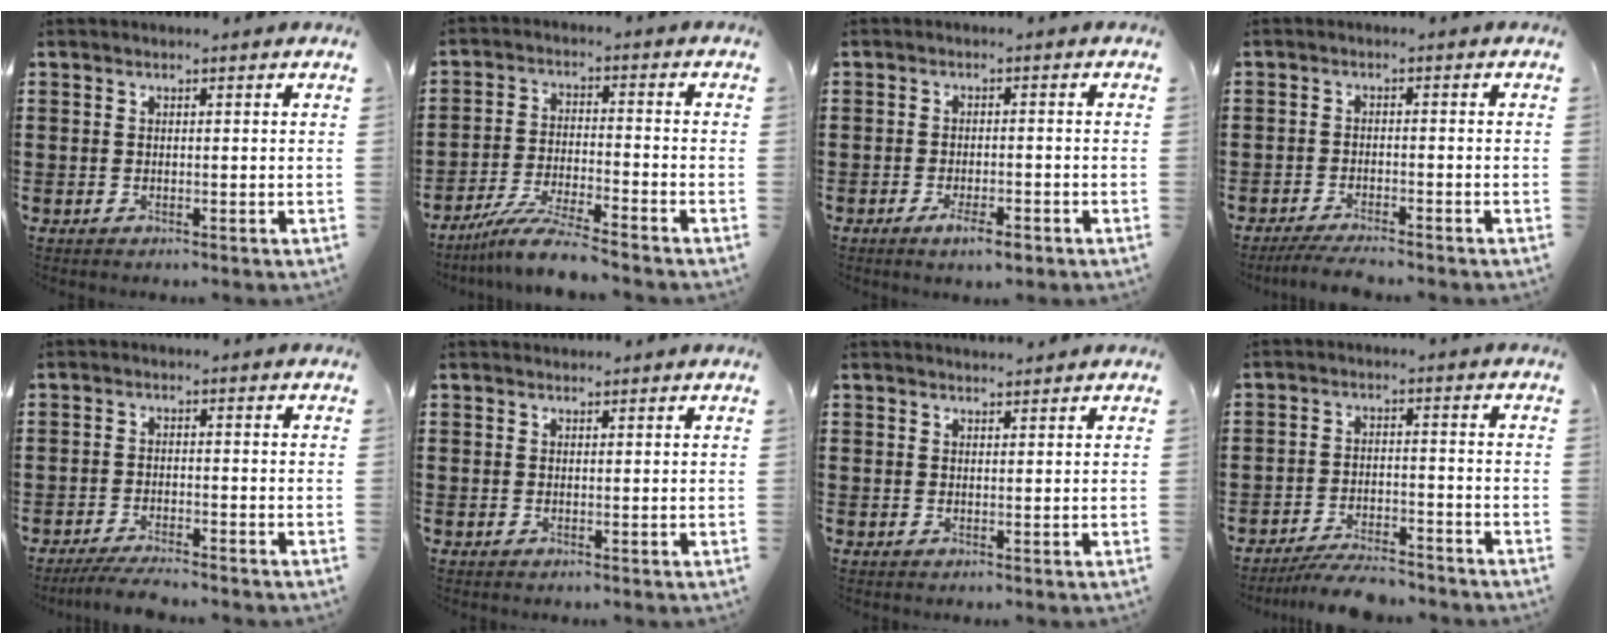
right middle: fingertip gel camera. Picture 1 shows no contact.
{"total": 7.0, "force": [-6.1, -0.1, 3.4], "torque": [-0.069, -0.011, -0.116]}
{"total": 3.3, "force": [-2.0, 0.9, 2.4], "torque": [-0.044, 0.001, -0.038]}
{"total": 2.9, "force": [-2.7, 0.0, 1.1], "torque": [-0.018, 0.000, -0.052]}
{"total": 3.4, "force": [-3.2, 0.1, 1.3], "torque": [-0.028, -0.005, -0.063]}
{"total": 0.6, "force": [0.6, 0.0, -0.1], "torque": [-0.001, -0.001, 0.012]}
{"total": 1.3, "force": [1.3, 0.1, 0.0], "torque": [-0.004, 0.000, 0.025]}
{"total": 5.3, "force": [-5.0, 0.7, 1.7], "torque": [-0.033, 0.000, -0.098]}